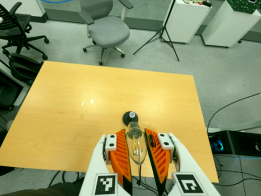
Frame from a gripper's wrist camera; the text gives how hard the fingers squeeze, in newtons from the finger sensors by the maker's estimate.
{"total": 13.1, "left": 14.2, "right": 12.1}